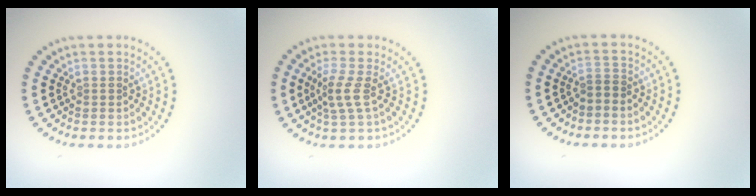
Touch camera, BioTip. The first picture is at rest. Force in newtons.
{"total": 2.1, "press": 1.5, "slide": 1.5}
{"total": 0.9, "press": 0.7, "slide": 0.7}